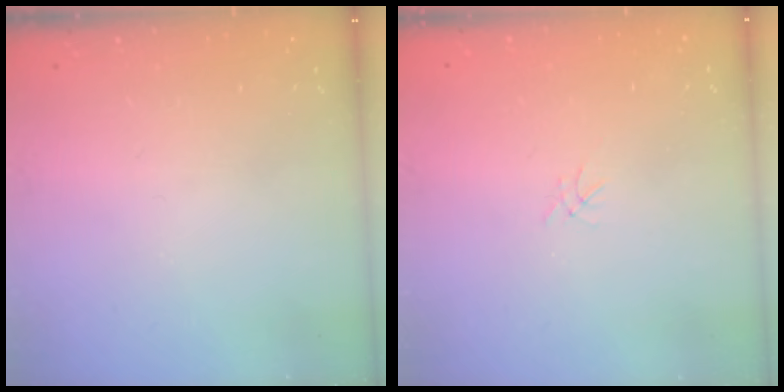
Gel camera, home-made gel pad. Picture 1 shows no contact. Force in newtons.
{"total": 0.0}